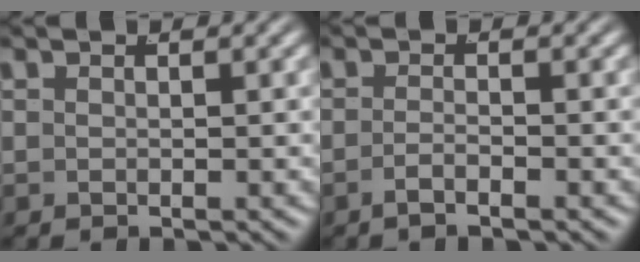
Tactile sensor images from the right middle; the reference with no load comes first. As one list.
[{"total": 1.7, "force": [-1.5, -0.2, 0.8], "torque": [-0.020, -0.007, -0.027]}]